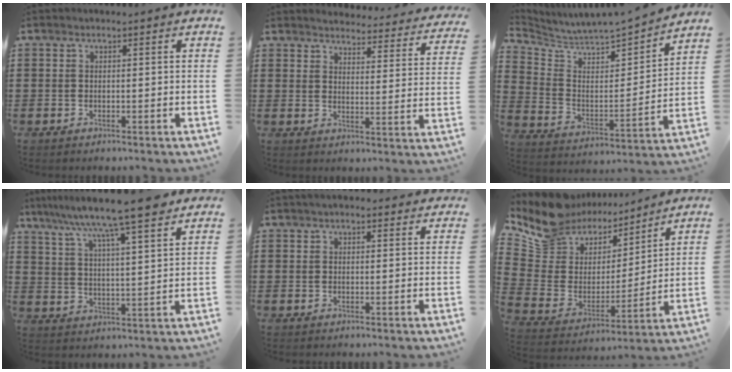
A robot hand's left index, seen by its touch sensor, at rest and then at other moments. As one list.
[{"total": 3.4, "force": [3.4, -0.2, 0.1], "torque": [-0.014, -0.033, 0.054]}, {"total": 4.0, "force": [3.9, 0.9, -0.2], "torque": [-0.029, -0.048, 0.057]}, {"total": 9.3, "force": [8.1, 0.0, 4.6], "torque": [-0.113, -0.047, 0.132]}, {"total": 2.0, "force": [1.6, 0.7, 0.9], "torque": [-0.020, 0.008, 0.029]}, {"total": 9.9, "force": [8.1, 5.6, 1.0], "torque": [-0.079, -0.057, 0.151]}]